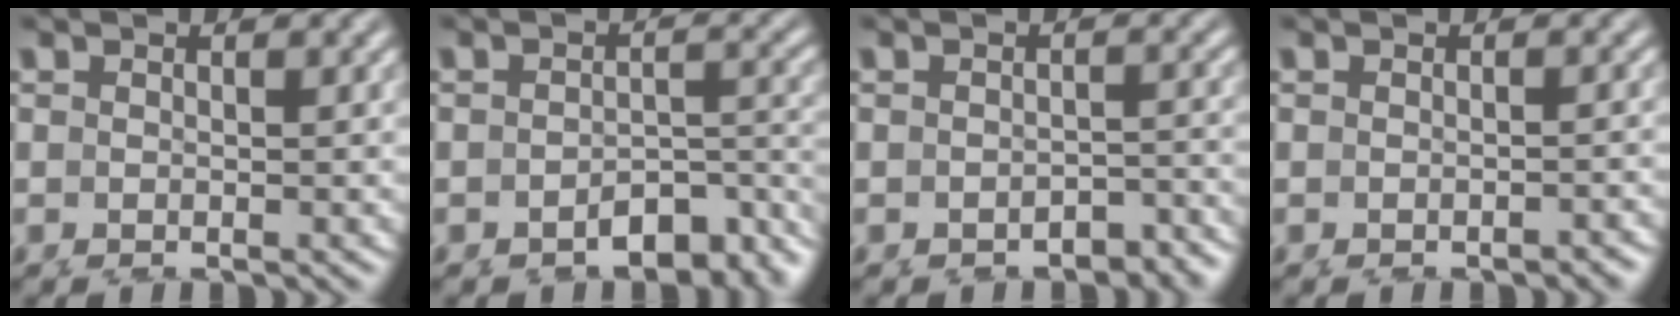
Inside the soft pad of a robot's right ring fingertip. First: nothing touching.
{"total": 4.3, "force": [-3.6, 1.5, 1.8], "torque": [-0.001, -0.009, -0.051]}
{"total": 2.8, "force": [-2.7, 0.6, 0.1], "torque": [0.010, -0.006, -0.044]}
{"total": 1.4, "force": [-1.3, 0.3, 0.3], "torque": [-0.001, 0.000, -0.019]}